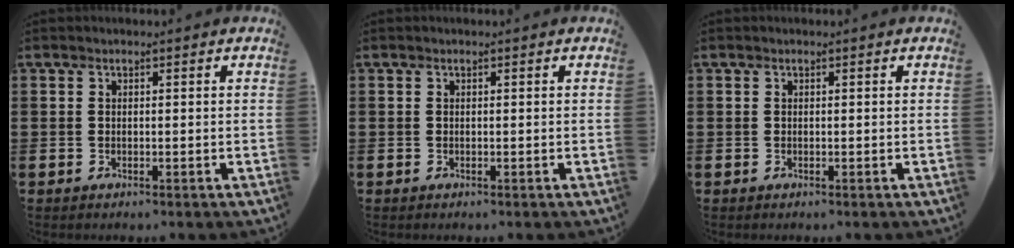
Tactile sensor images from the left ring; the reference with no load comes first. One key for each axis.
{"total": 0.0}
{"total": 0.0}